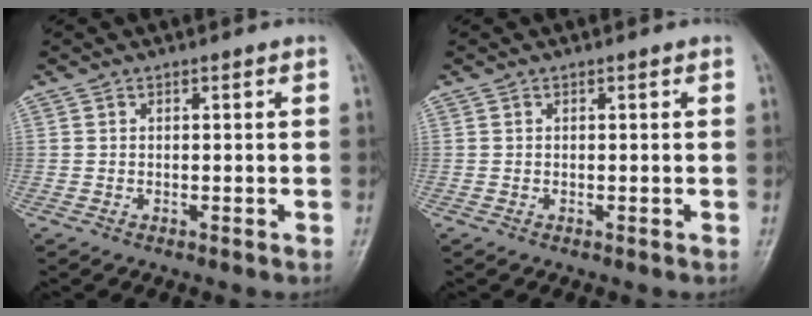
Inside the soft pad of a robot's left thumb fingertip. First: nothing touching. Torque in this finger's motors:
{"motor_torque": [0.00, 0.00, -0.01, -0.01, 0.00]}